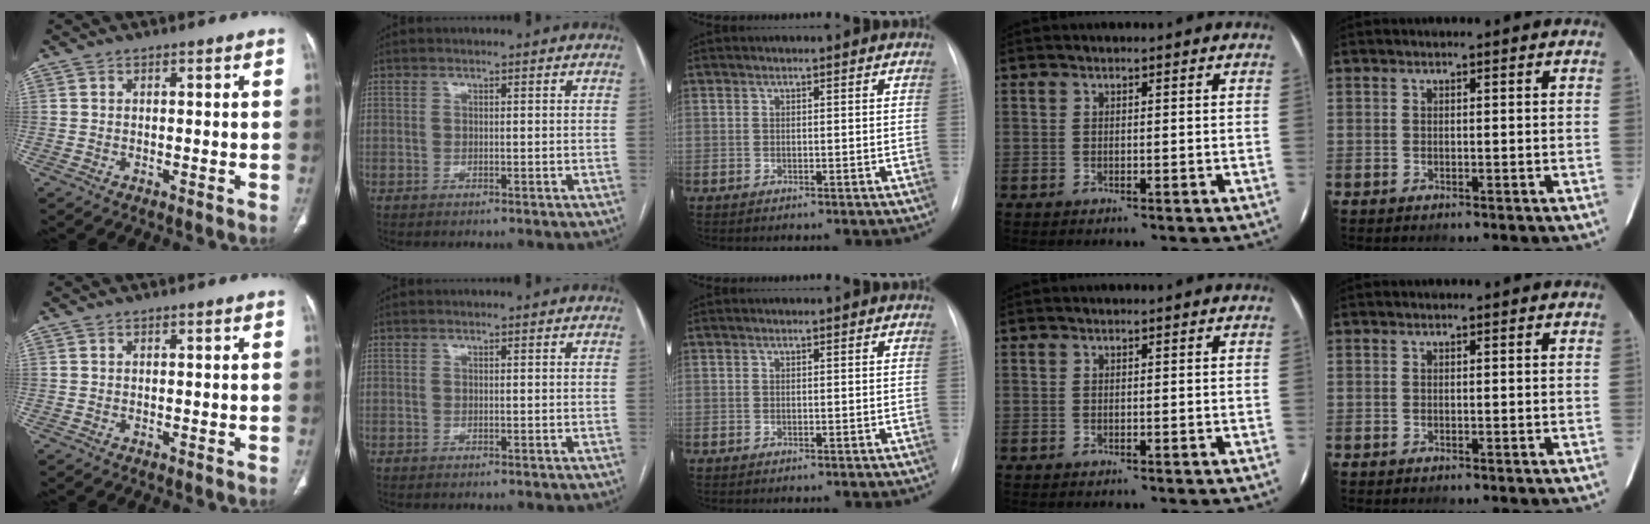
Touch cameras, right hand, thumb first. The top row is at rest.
{}